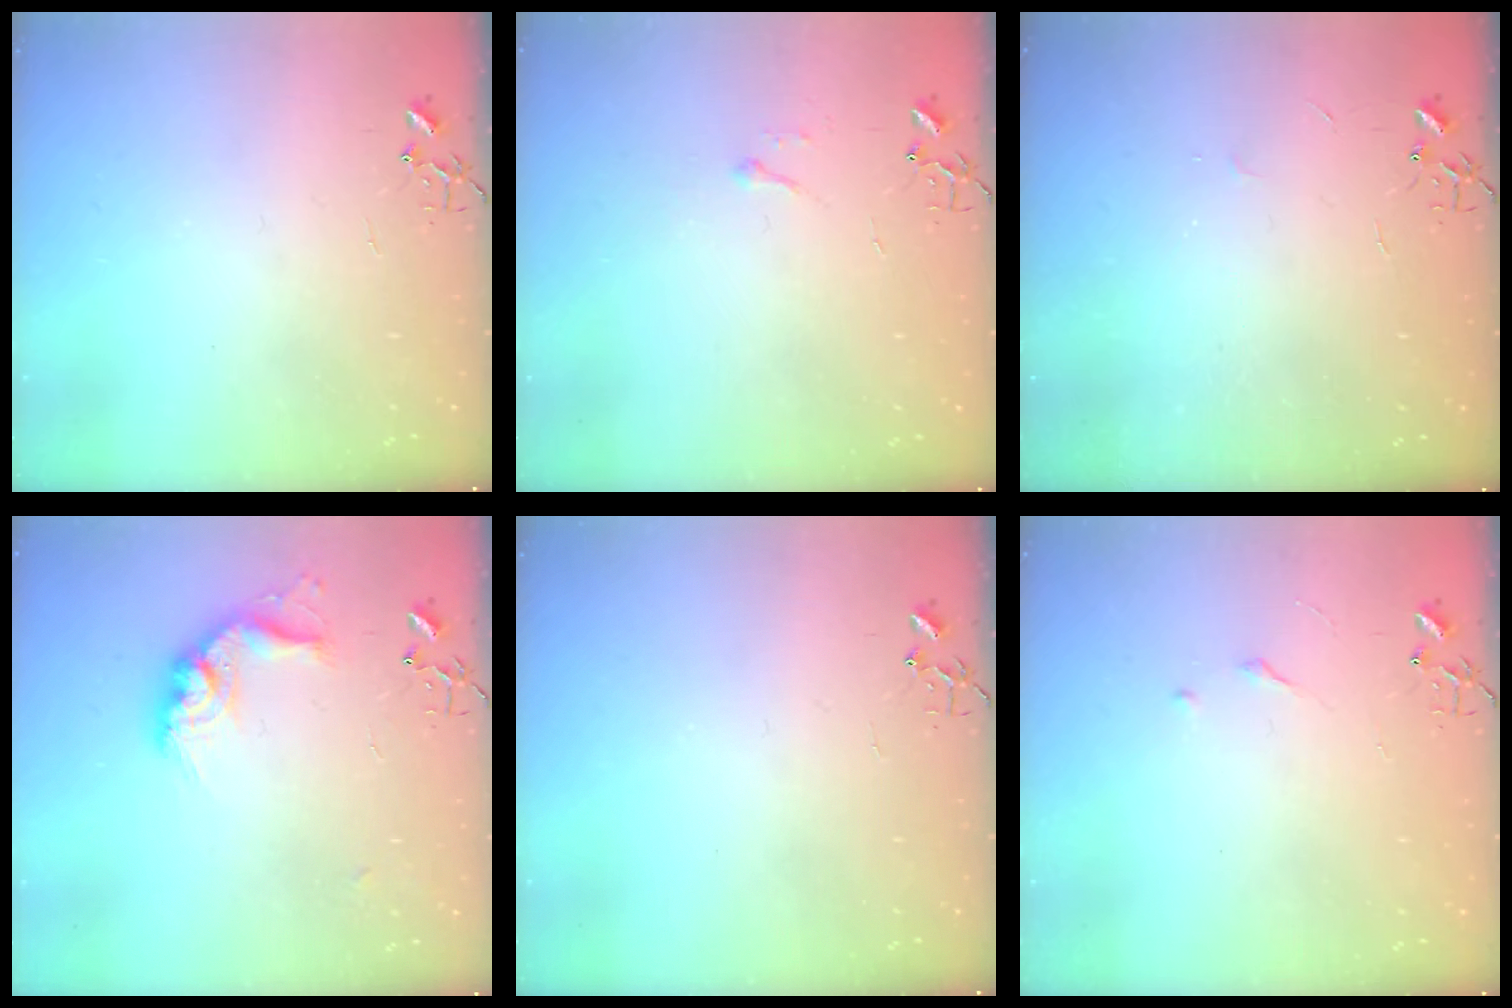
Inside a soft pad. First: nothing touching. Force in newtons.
{"total": 3.9, "press": 3.9, "slide": 0.6}
{"total": 2.1, "press": 2.1, "slide": 0.4}
{"total": 14.4, "press": 14.3, "slide": 0.7}
{"total": 0.0}
{"total": 2.7, "press": 2.7, "slide": 0.4}